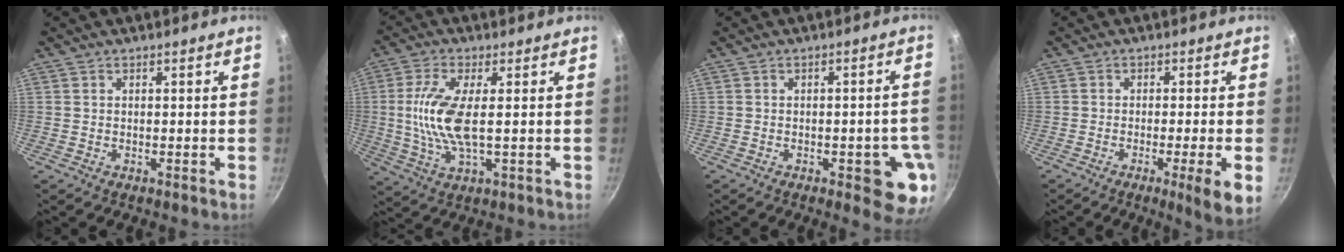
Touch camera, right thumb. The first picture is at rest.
{"total": 10.1, "force": [0.6, 3.3, 9.5], "torque": [-0.210, -0.003, 0.010]}
{"total": 9.1, "force": [-3.1, 3.5, 7.8], "torque": [-0.054, 0.010, -0.036]}
{"total": 6.6, "force": [-2.1, 0.3, 6.3], "torque": [-0.097, 0.002, -0.031]}